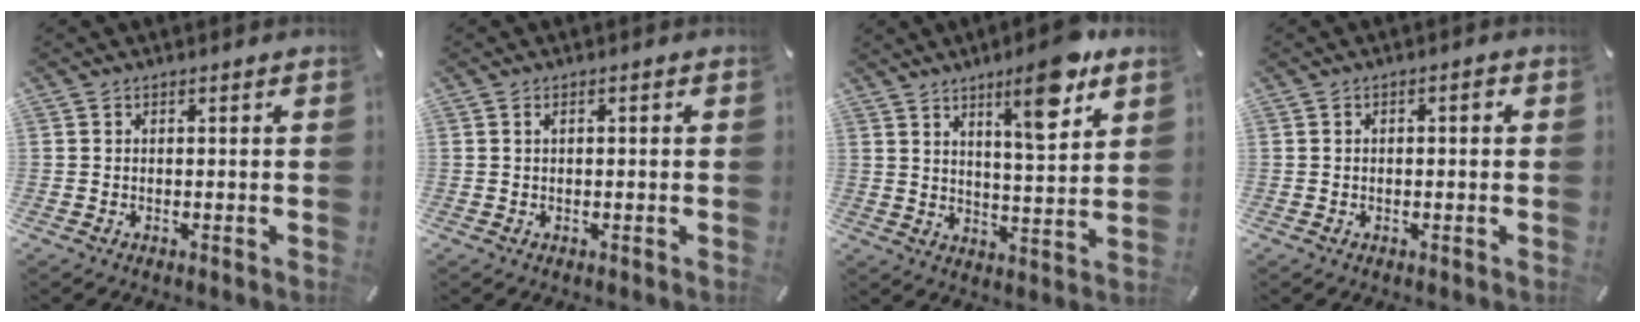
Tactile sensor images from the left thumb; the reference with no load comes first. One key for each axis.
{"total": 0.9, "fx": 0.0, "fy": 0.4, "fz": 0.8, "tx": -0.015, "ty": 0.001, "tz": -0.002}
{"total": 12.0, "fx": 7.9, "fy": 2.6, "fz": 8.7, "tx": -0.129, "ty": -0.048, "tz": 0.127}
{"total": 1.7, "fx": -0.1, "fy": 0.9, "fz": 1.5, "tx": -0.029, "ty": 0.007, "tz": -0.003}